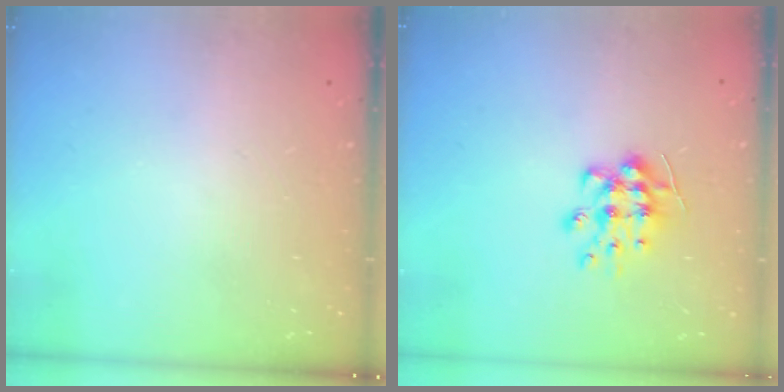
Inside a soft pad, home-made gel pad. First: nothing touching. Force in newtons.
{"total": 8.8, "press": 8.8, "slide": 0.4}